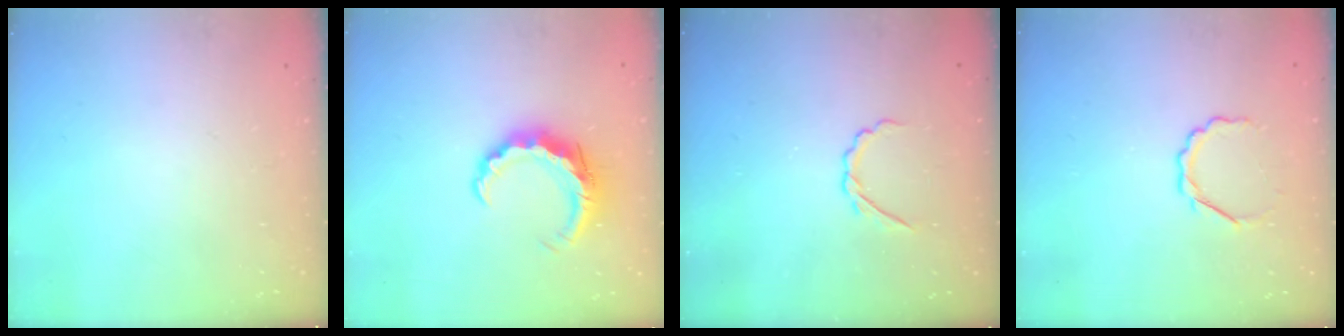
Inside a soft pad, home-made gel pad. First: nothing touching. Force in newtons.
{"total": 7.4, "press": 7.4, "slide": 0.3}
{"total": 2.6, "press": 2.5, "slide": 0.8}
{"total": 4.5, "press": 4.3, "slide": 1.4}